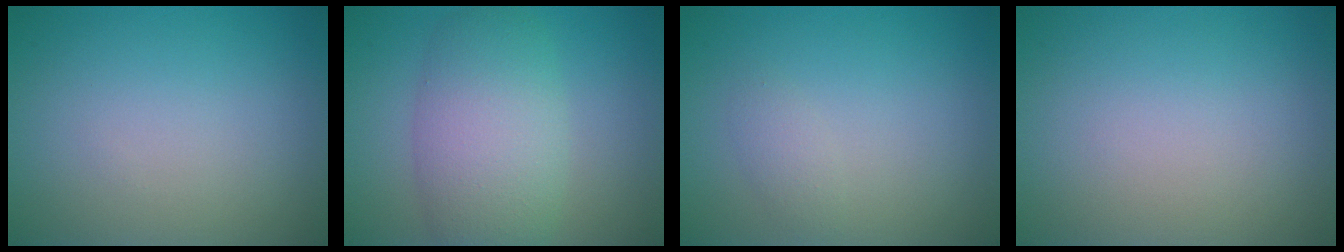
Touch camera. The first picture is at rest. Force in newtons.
{"total": 6.7, "press": 6.7, "slide": 0.6}
{"total": 1.1, "press": 1.1, "slide": 0.0}
{"total": 0.0}